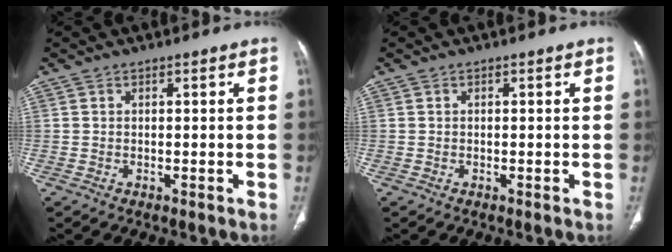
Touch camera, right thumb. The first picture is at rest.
{"total": 0.0}